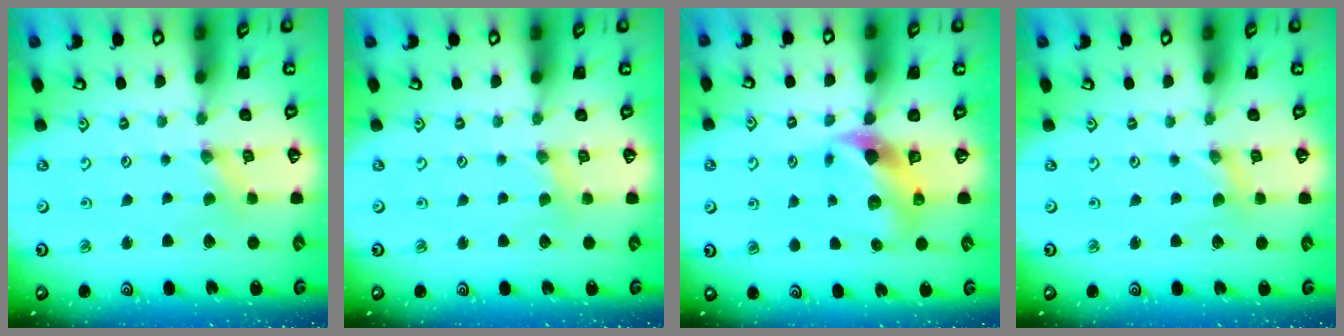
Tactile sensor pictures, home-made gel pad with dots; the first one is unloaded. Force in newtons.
{"total": 2.5, "press": 2.5, "slide": 0.4}
{"total": 7.8, "press": 7.7, "slide": 1.2}
{"total": 0.0}